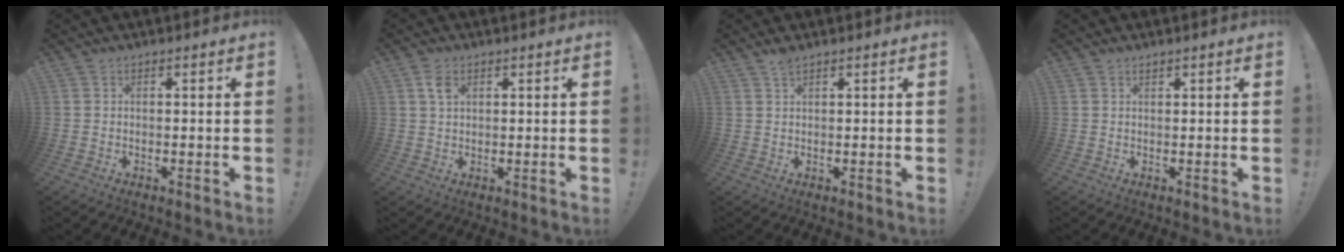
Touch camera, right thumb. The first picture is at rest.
{"total": 3.8, "force": [1.8, 2.2, 2.6], "torque": [-0.042, -0.001, 0.031]}
{"total": 2.2, "force": [1.9, 0.7, 0.9], "torque": [-0.012, -0.002, 0.033]}
{"total": 0.6, "force": [0.6, 0.3, 0.2], "torque": [0.001, -0.002, 0.010]}